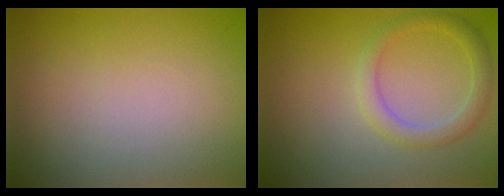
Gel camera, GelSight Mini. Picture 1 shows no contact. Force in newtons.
{"total": 2.3, "press": 2.3, "slide": 0.1}